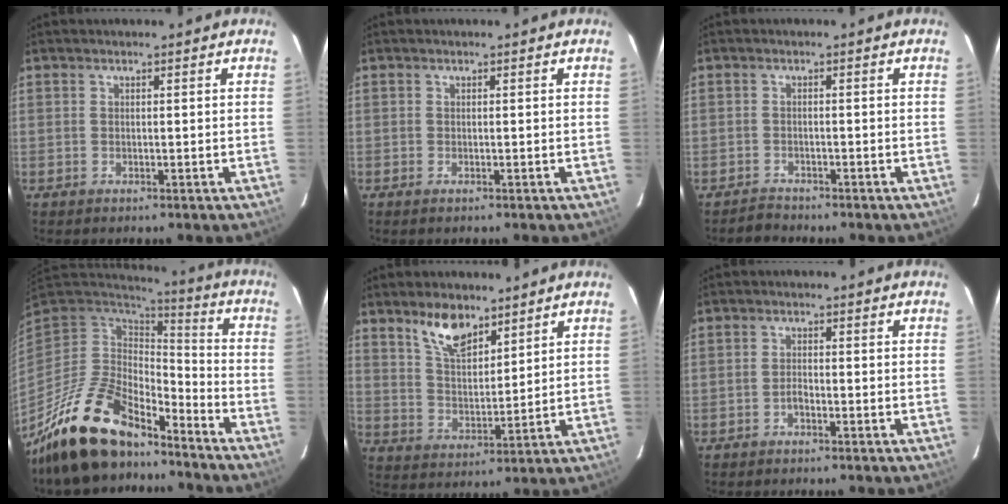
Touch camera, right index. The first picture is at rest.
{"total": 0.0}
{"total": 2.0, "force": [-1.8, 0.8, -0.4], "torque": [0.006, 0.004, -0.032]}
{"total": 19.4, "force": [-14.9, 7.2, 10.1], "torque": [-0.206, -0.026, -0.264]}
{"total": 8.7, "force": [6.2, 3.7, 4.8], "torque": [-0.080, 0.004, 0.123]}
{"total": 1.4, "force": [-1.0, 0.6, 0.8], "torque": [-0.016, 0.004, -0.019]}